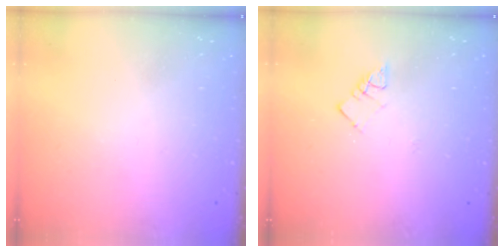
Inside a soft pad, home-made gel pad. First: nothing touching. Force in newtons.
{"total": 3.6, "press": 3.6, "slide": 0.3}